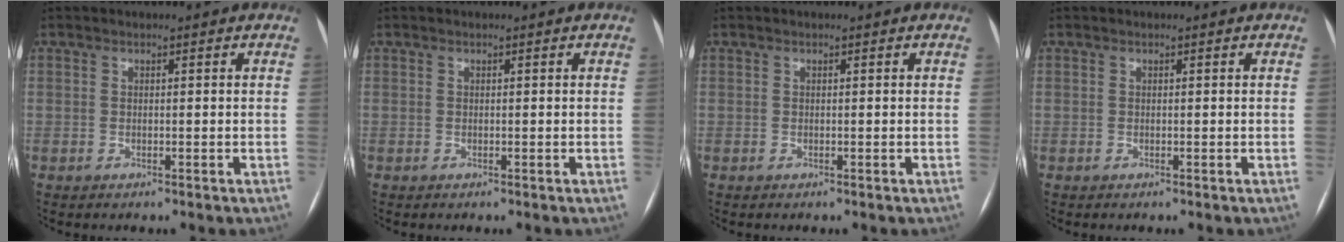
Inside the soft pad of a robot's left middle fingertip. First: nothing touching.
{"total": 0.0}
{"total": 0.0}
{"total": 0.0}